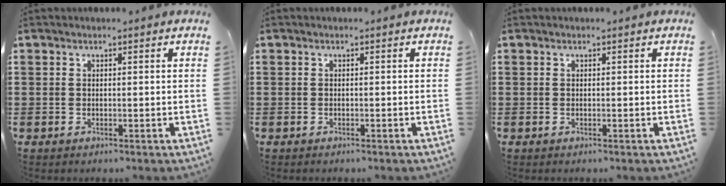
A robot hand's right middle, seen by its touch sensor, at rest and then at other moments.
{"total": 0.0}
{"total": 0.0}